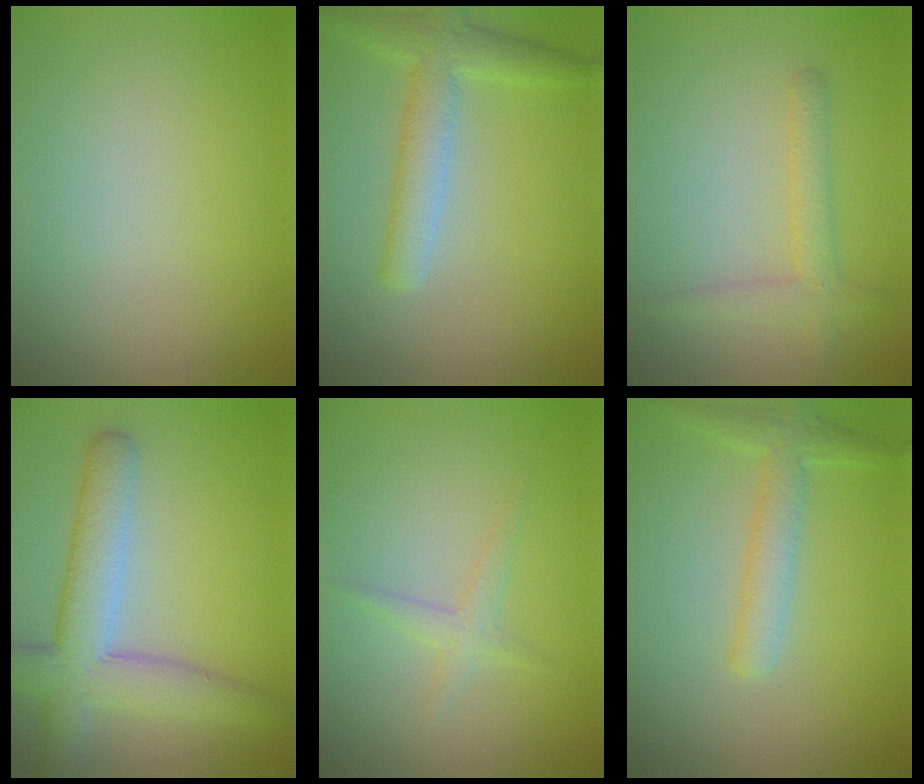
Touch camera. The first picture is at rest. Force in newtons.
{"total": 3.9, "press": 3.9, "slide": 0.2}
{"total": 2.1, "press": 2.1, "slide": 0.2}
{"total": 6.2, "press": 6.2, "slide": 0.3}
{"total": 1.4, "press": 1.4, "slide": 0.0}
{"total": 2.8, "press": 2.8, "slide": 0.1}